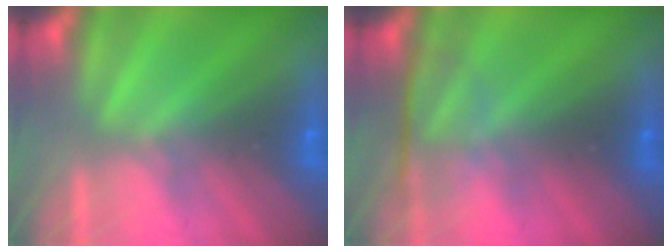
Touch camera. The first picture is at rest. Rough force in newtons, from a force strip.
{"total": 2.4}